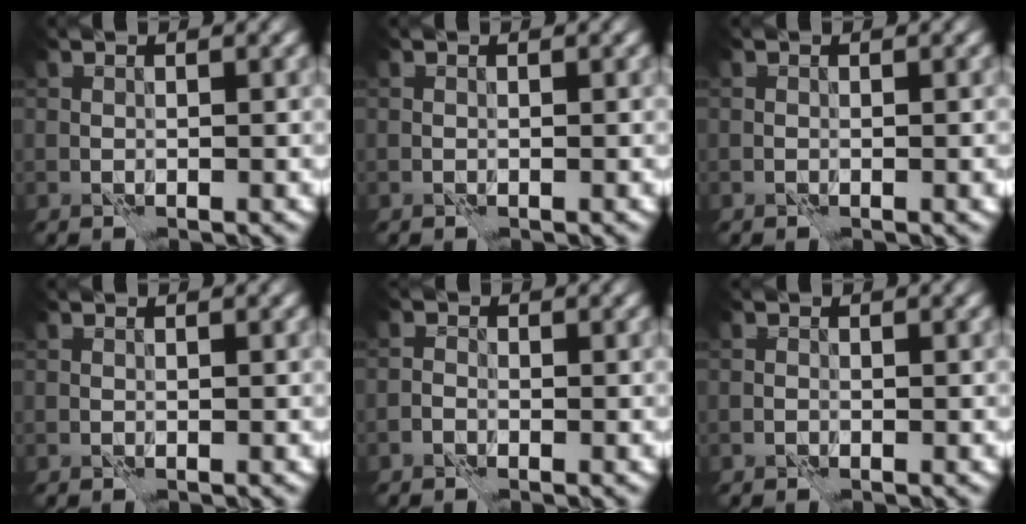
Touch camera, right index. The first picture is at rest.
{"total": 0.0}
{"total": 0.6, "force": [-0.2, 0.1, 0.5], "torque": [-0.008, -0.001, -0.004]}
{"total": 0.0}
{"total": 0.8, "force": [-0.6, 0.4, 0.3], "torque": [-0.008, 0.002, -0.019]}
{"total": 0.0}